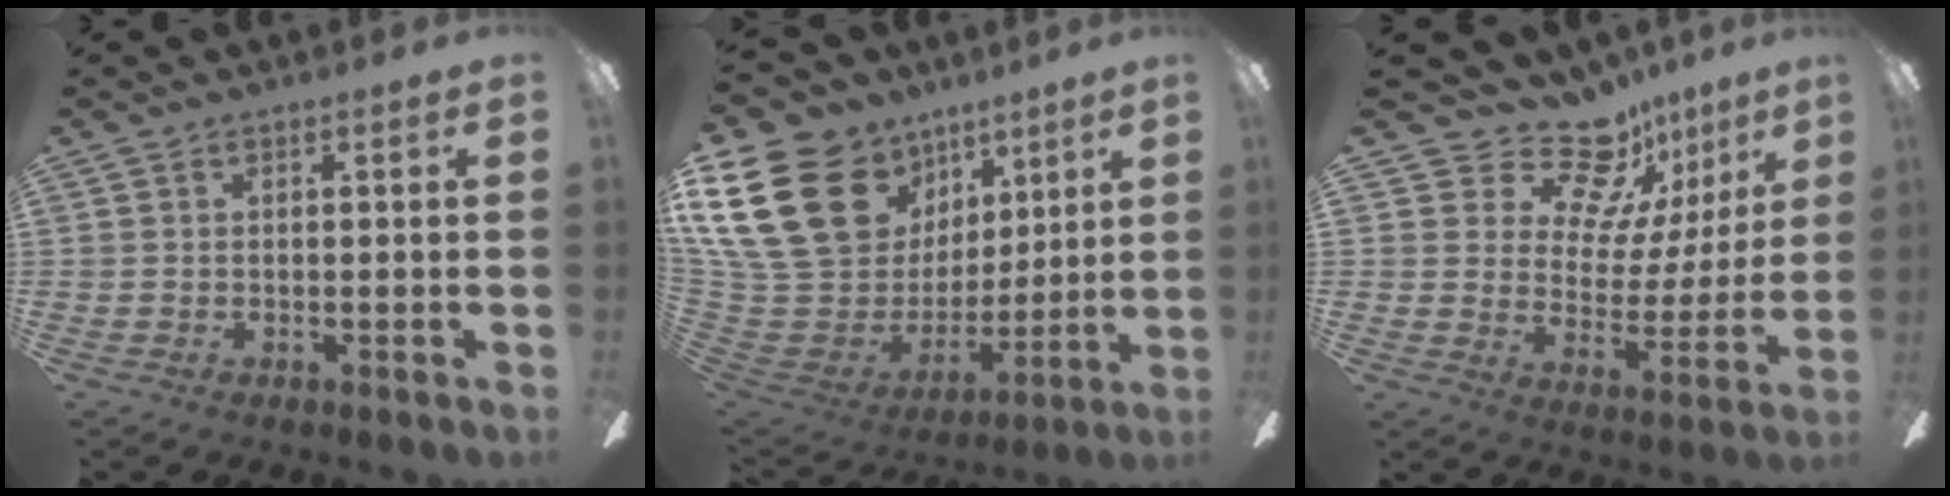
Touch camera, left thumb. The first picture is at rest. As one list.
[{"total": 26.8, "force": [11.3, 19.5, 14.6], "torque": [-0.323, -0.048, 0.239]}, {"total": 15.6, "force": [12.3, 8.1, 5.2], "torque": [-0.090, -0.091, 0.222]}]